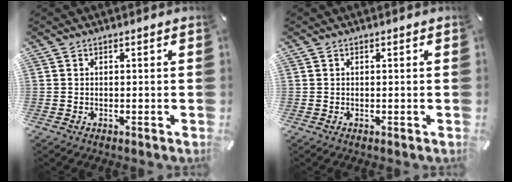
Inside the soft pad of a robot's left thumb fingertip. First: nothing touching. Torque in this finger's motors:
{"motor_torque": [-0.01, 0.00, -0.16, 0.21, 0.00]}